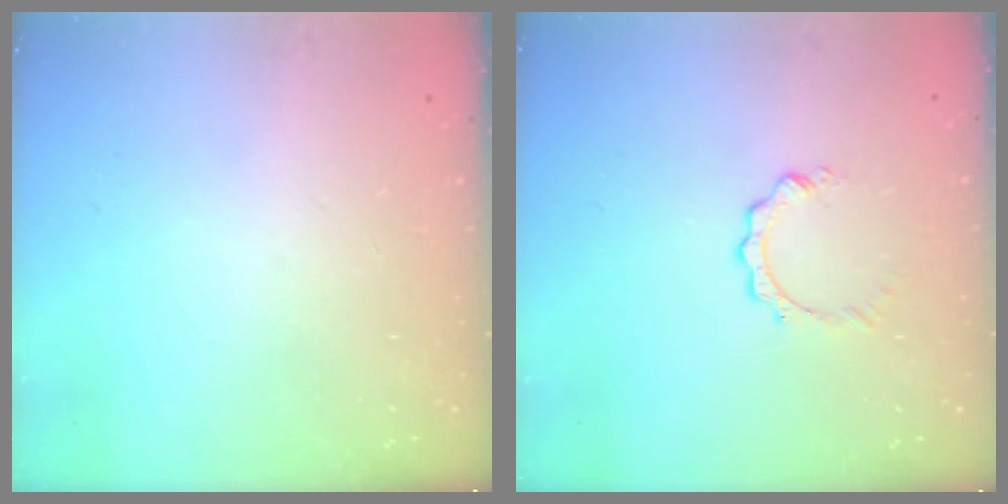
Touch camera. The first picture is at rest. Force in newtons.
{"total": 2.9, "press": 2.9, "slide": 0.3}